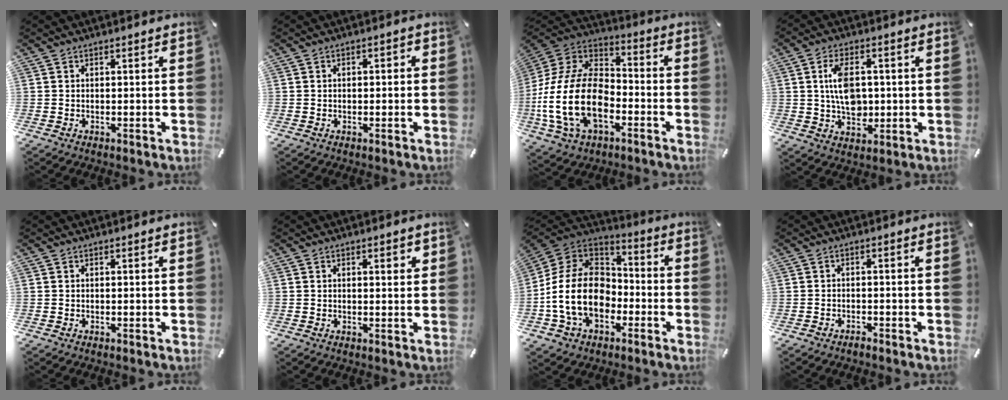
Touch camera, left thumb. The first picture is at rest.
{"total": 1.4, "force": [-0.3, 0.9, 1.0], "torque": [-0.020, 0.005, -0.008]}
{"total": 21.3, "force": [-7.3, 13.9, 14.3], "torque": [-0.315, 0.031, -0.126]}
{"total": 9.2, "force": [0.6, 6.3, 6.7], "torque": [-0.111, 0.001, 0.007]}
{"total": 0.0}
{"total": 1.5, "force": [0.7, 0.7, 1.1], "torque": [-0.006, -0.003, 0.008]}
{"total": 17.8, "force": [-5.0, 13.5, 10.5], "torque": [-0.225, 0.031, -0.088]}
{"total": 1.4, "force": [-1.3, 0.4, 0.3], "torque": [-0.008, 0.006, -0.027]}